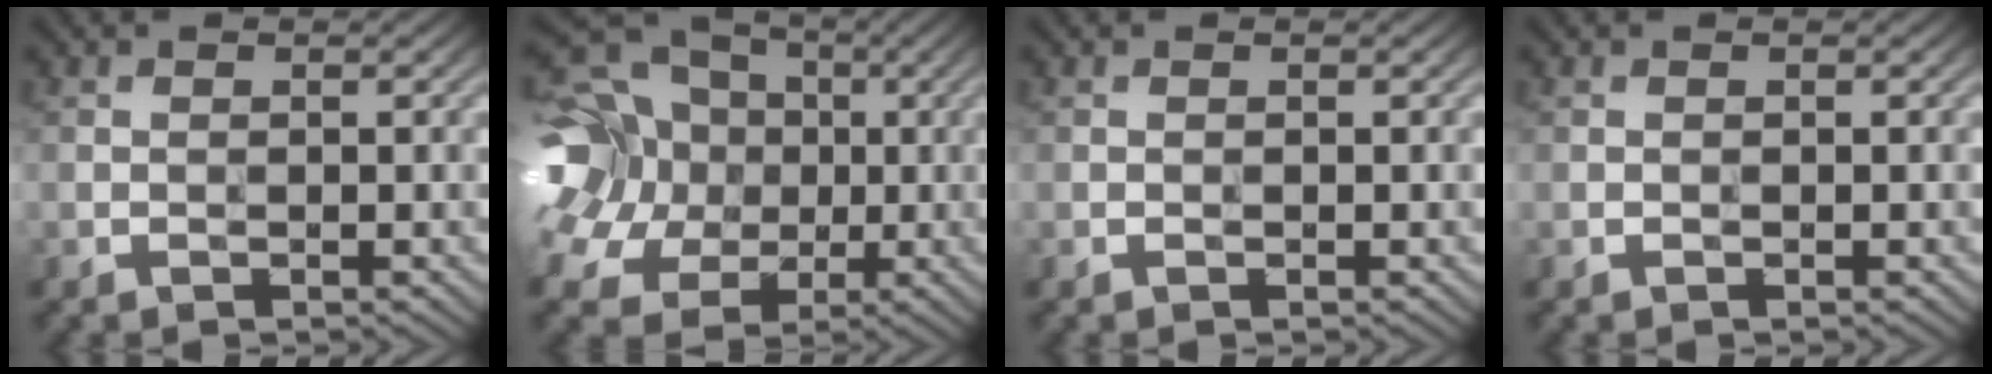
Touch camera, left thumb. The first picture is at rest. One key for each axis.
{"total": 19.5, "fx": 2.5, "fy": 16.6, "fz": 9.9, "tx": -0.296, "ty": 0.047, "tz": 0.015}
{"total": 0.0}
{"total": 0.0}